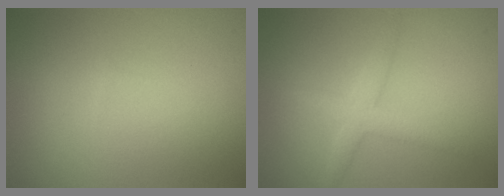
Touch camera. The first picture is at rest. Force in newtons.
{"total": 2.5, "press": 2.5, "slide": 0.1}